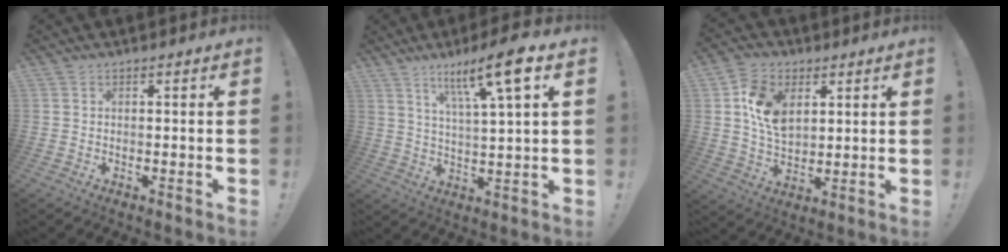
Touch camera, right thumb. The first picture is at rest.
{"total": 12.4, "force": [6.7, 1.3, 10.4], "torque": [-0.172, -0.034, 0.099]}
{"total": 12.6, "force": [4.4, 8.9, 7.8], "torque": [-0.140, -0.003, 0.084]}